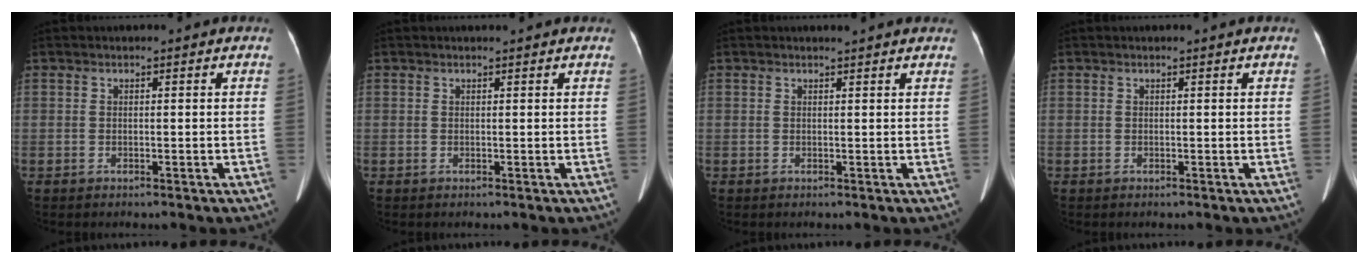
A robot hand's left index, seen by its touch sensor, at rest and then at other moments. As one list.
[{"total": 2.7, "force": [2.5, 0.2, 1.0], "torque": [-0.012, 0.016, 0.028]}, {"total": 3.6, "force": [3.3, 0.2, 1.4], "torque": [-0.020, 0.013, 0.035]}, {"total": 1.0, "force": [0.9, -0.1, 0.4], "torque": [-0.007, 0.014, 0.016]}]